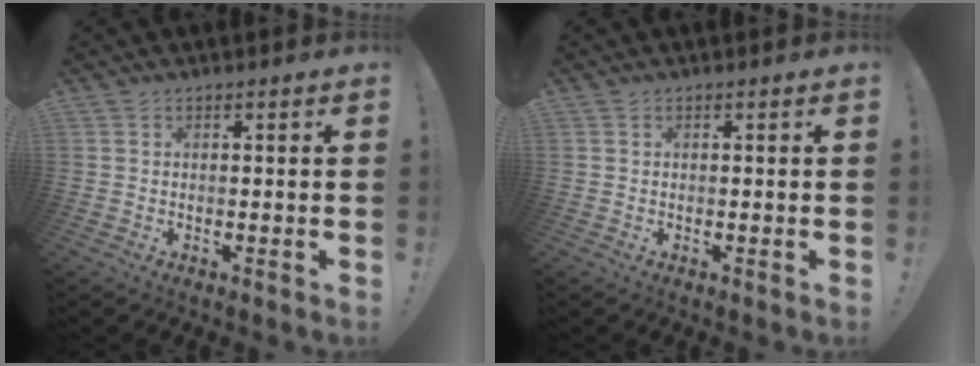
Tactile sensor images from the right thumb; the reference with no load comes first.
{"total": 0.0}